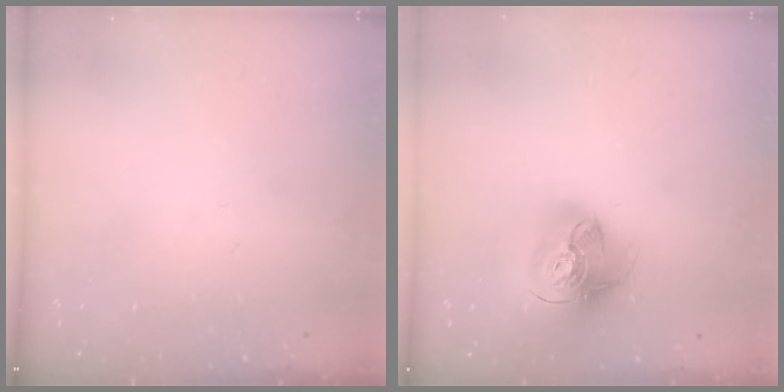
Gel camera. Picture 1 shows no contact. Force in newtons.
{"total": 18.0, "press": 17.9, "slide": 2.0}